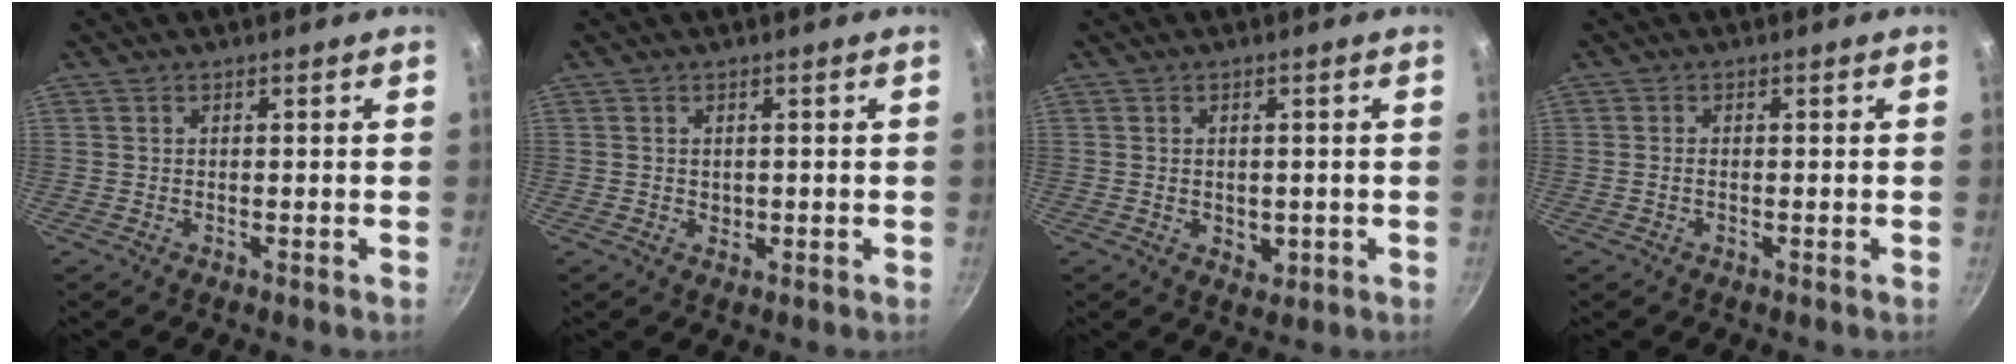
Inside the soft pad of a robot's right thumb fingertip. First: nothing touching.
{"total": 1.2, "force": [0.0, 1.0, 0.6], "torque": [-0.004, -0.001, 0.001]}
{"total": 3.2, "force": [-0.5, 2.4, 2.1], "torque": [-0.025, -0.005, -0.003]}
{"total": 0.8, "force": [-0.3, 0.5, 0.6], "torque": [-0.015, 0.005, -0.006]}